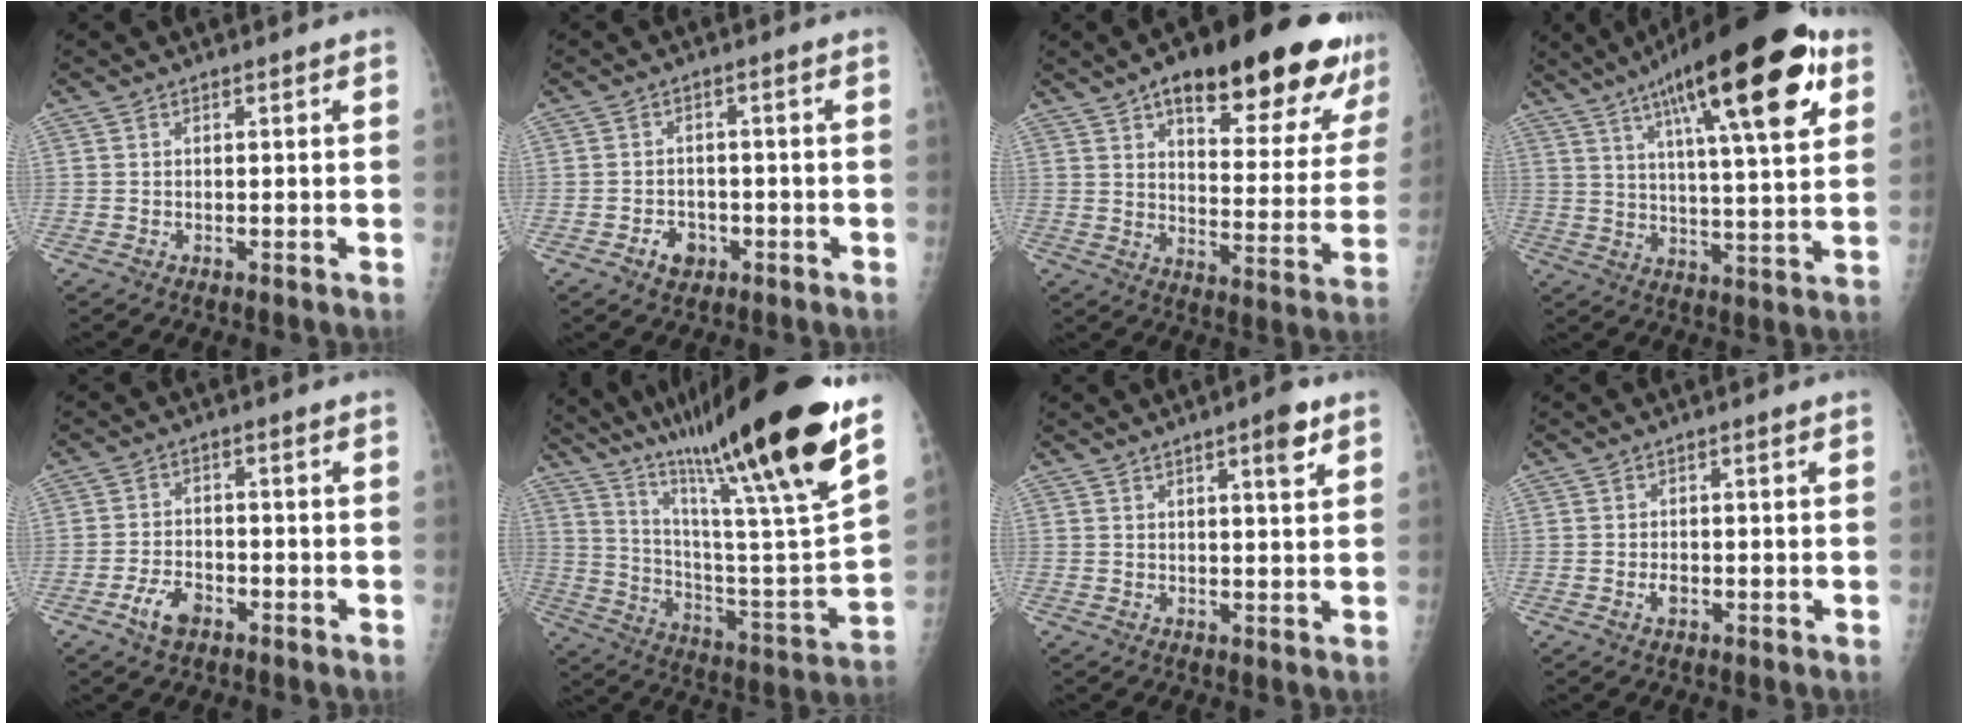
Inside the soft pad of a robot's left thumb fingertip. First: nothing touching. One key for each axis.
{"total": 3.8, "fx": -1.8, "fy": 2.8, "fz": 1.7, "tx": -0.012, "ty": 0.015, "tz": -0.024}
{"total": 25.9, "fx": 16.2, "fy": 8.6, "fz": 18.2, "tx": -0.206, "ty": -0.045, "tz": 0.221}
{"total": 25.2, "fx": 12.2, "fy": 6.4, "fz": 21.0, "tx": -0.308, "ty": -0.014, "tz": 0.183}
{"total": 4.9, "fx": -2.8, "fy": 2.7, "fz": 2.9, "tx": -0.051, "ty": 0.019, "tz": -0.049}
{"total": 33.1, "fx": 23.0, "fy": 3.0, "fz": 23.6, "tx": -0.371, "ty": -0.097, "tz": 0.370}
{"total": 4.7, "fx": 2.7, "fy": 0.9, "fz": 3.8, "tx": -0.050, "ty": -0.013, "tz": 0.037}
{"total": 1.5, "fx": -0.4, "fy": 0.9, "fz": 1.2, "tx": -0.019, "ty": 0.001, "tz": -0.006}